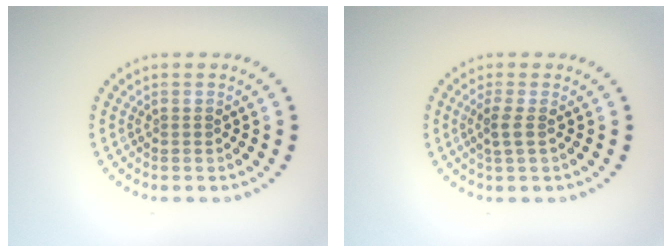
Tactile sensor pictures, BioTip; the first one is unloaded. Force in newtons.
{"total": 1.5, "press": 1.3, "slide": 0.8}